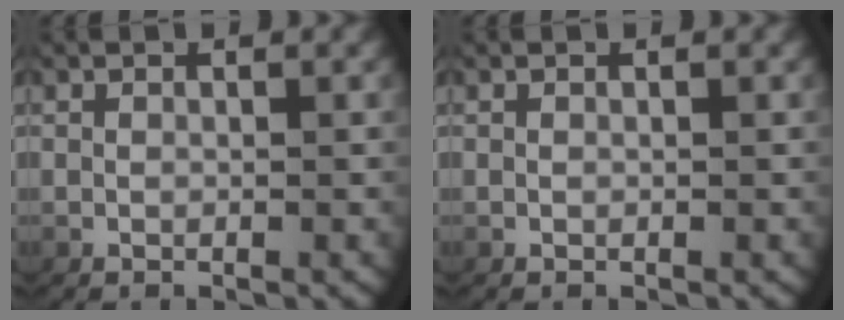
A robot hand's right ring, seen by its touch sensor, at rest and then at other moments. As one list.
[{"total": 0.0}]